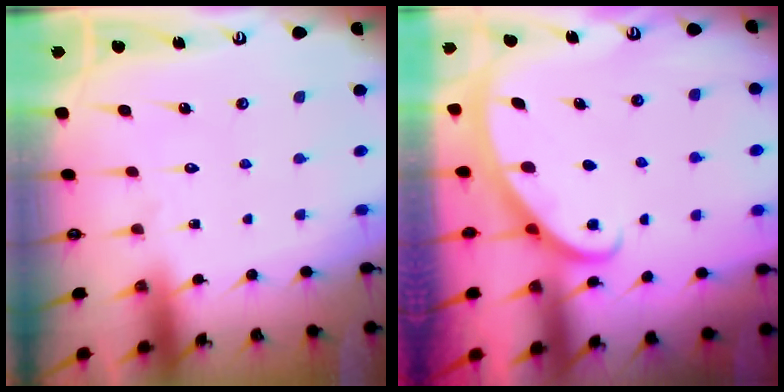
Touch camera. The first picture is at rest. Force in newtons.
{"total": 2.8, "press": 2.8, "slide": 0.1}